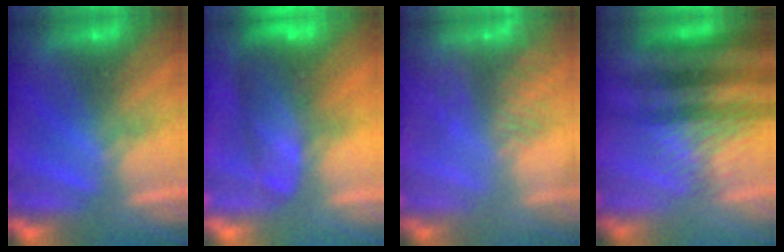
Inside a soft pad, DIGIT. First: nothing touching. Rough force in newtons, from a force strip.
{"total": 7.6}
{"total": 8.0}
{"total": 4.5}